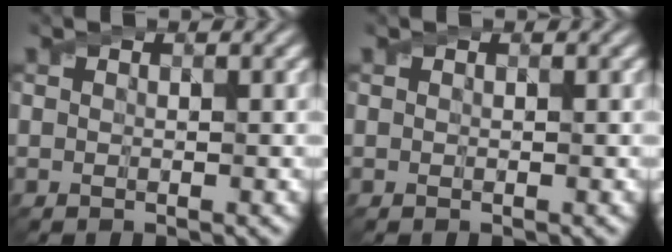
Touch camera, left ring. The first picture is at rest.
{"total": 0.0}